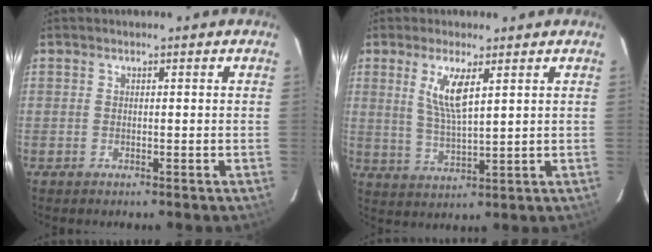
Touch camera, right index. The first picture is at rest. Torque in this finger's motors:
{"motor_torque": [0.30, 0.14, 0.40, 0.13]}